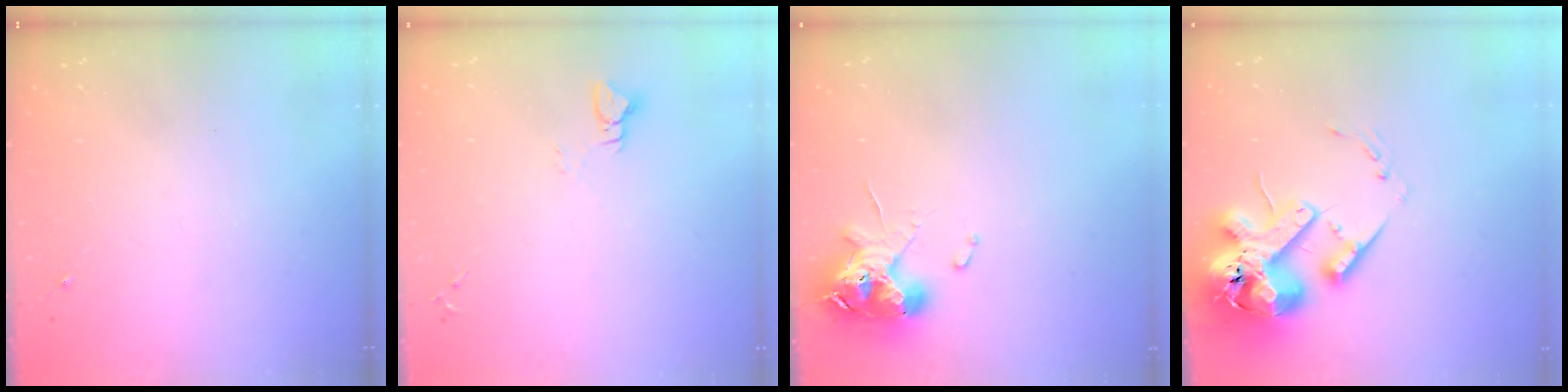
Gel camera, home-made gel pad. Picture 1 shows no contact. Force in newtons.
{"total": 3.0, "press": 3.0, "slide": 0.3}
{"total": 10.8, "press": 10.7, "slide": 1.7}
{"total": 18.6, "press": 18.4, "slide": 3.2}